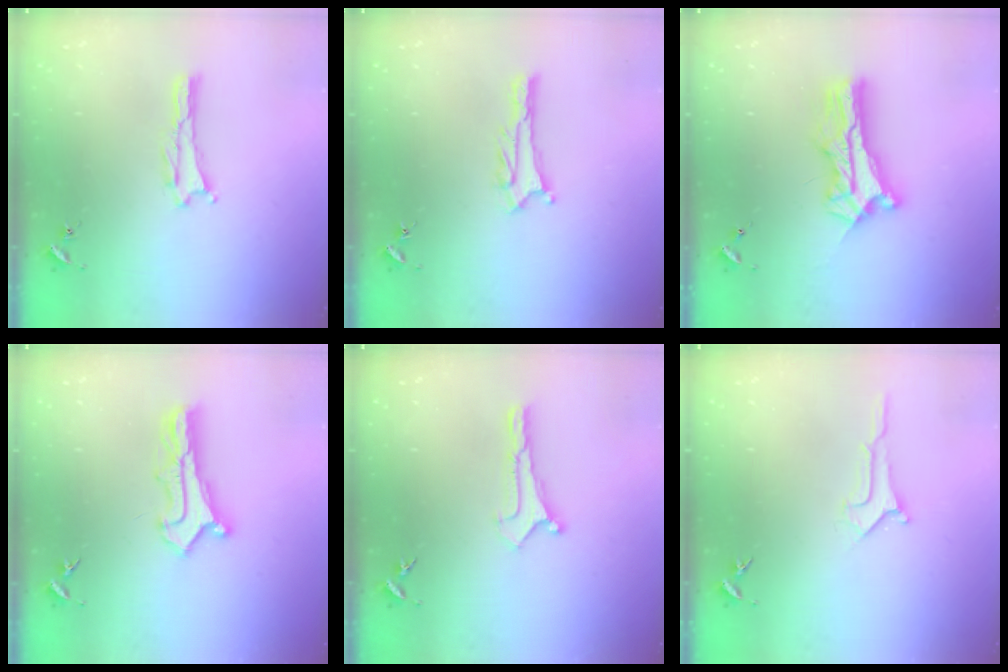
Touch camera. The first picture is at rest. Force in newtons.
{"total": 2.7, "press": 2.7, "slide": 0.2}
{"total": 9.3, "press": 9.3, "slide": 0.7}
{"total": 2.6, "press": 2.6, "slide": 0.2}
{"total": 0.0}
{"total": 1.0, "press": 1.0, "slide": 0.0}